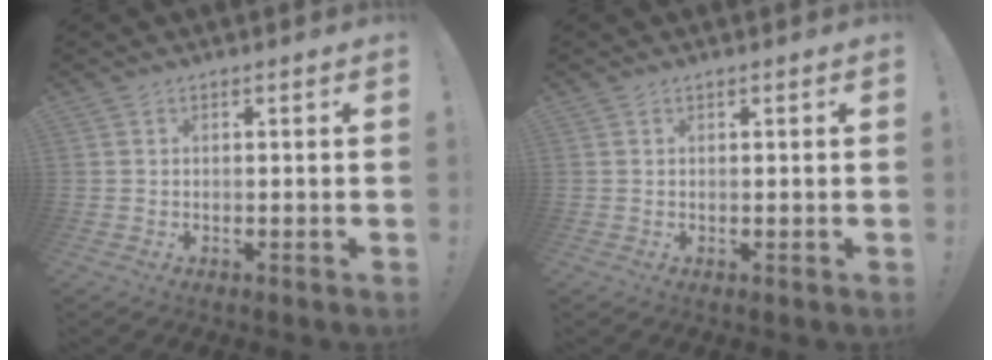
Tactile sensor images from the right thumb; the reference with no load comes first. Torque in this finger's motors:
{"motor_torque": [-0.28, -0.32, 0.18, 0.00, 0.00]}